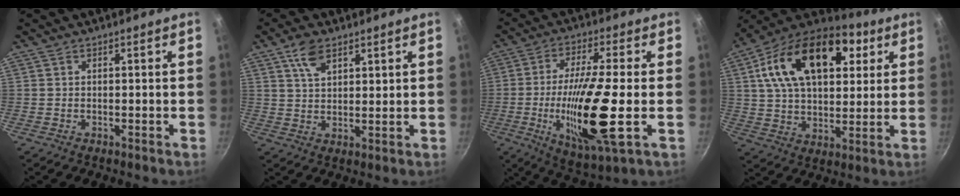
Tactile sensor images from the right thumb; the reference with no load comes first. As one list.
[{"total": 6.2, "force": [3.6, 3.2, 4.0], "torque": [-0.063, -0.012, 0.070]}, {"total": 18.4, "force": [-3.0, 3.7, 17.8], "torque": [-0.332, -0.003, -0.053]}, {"total": 25.0, "force": [8.5, 15.0, 18.0], "torque": [-0.287, 0.003, 0.126]}]